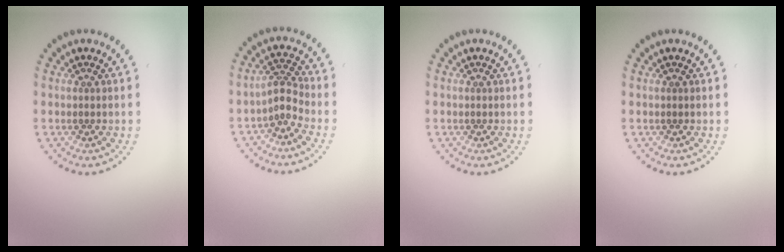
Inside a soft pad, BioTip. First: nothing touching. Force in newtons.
{"total": 2.3, "press": 1.6, "slide": 1.6}
{"total": 0.0}
{"total": 0.0}